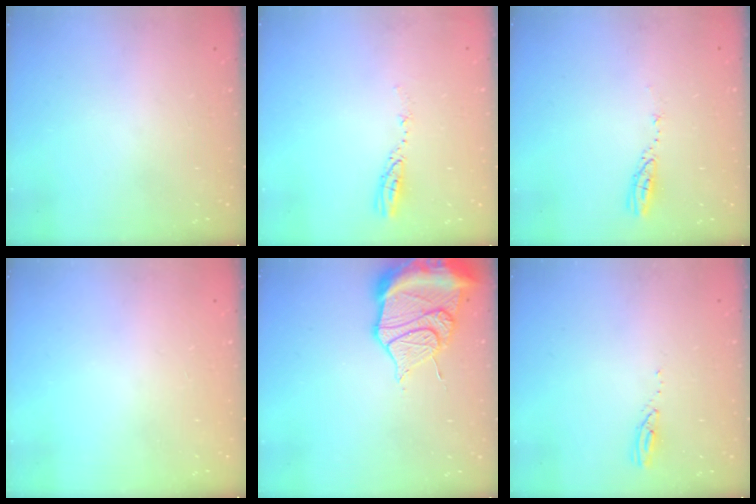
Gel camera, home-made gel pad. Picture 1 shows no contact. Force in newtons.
{"total": 4.2, "press": 4.2, "slide": 0.4}
{"total": 3.7, "press": 3.7, "slide": 0.2}
{"total": 0.0}
{"total": 19.4, "press": 19.4, "slide": 1.9}
{"total": 3.2, "press": 3.1, "slide": 0.3}